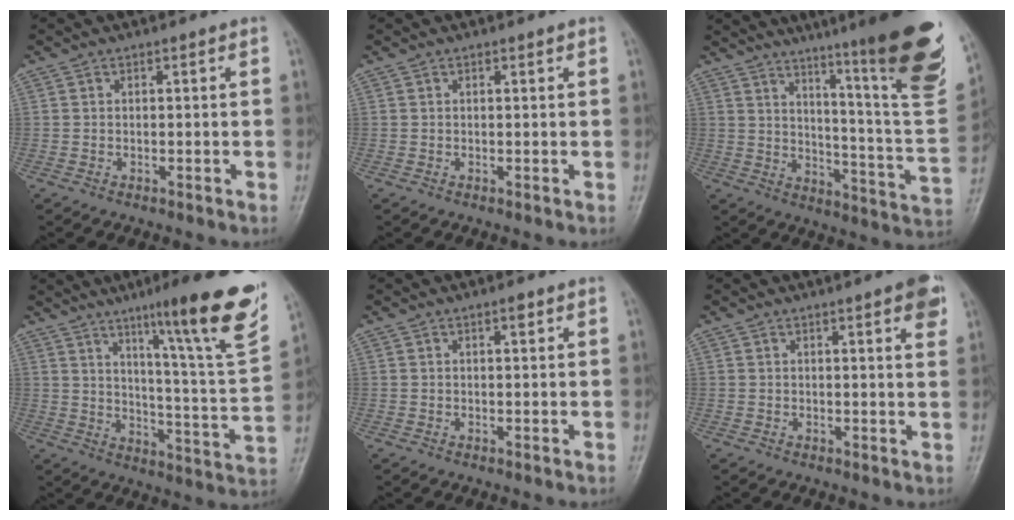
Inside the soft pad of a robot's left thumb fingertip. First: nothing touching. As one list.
[{"total": 0.5, "force": [0.3, 0.1, 0.4], "torque": [-0.006, 0.000, 0.004]}, {"total": 28.2, "force": [17.8, 3.0, 21.7], "torque": [-0.261, -0.096, 0.249]}, {"total": 23.0, "force": [13.4, 2.2, 18.6], "torque": [-0.242, -0.058, 0.195]}, {"total": 1.4, "force": [0.8, 0.4, 1.0], "torque": [-0.014, -0.002, 0.012]}, {"total": 5.6, "force": [3.0, 1.1, 4.7], "torque": [-0.048, -0.008, 0.033]}]